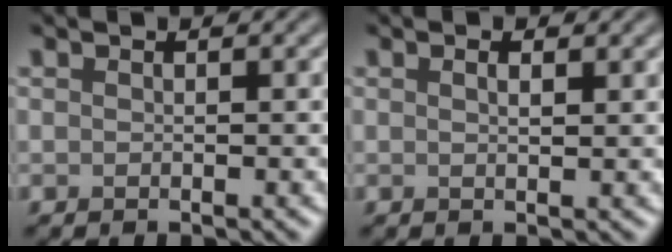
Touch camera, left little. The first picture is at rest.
{"total": 1.4, "force": [0.8, 0.4, 1.0], "torque": [-0.009, -0.007, 0.007]}